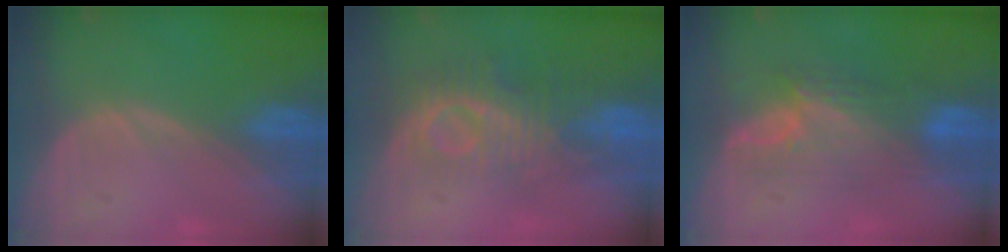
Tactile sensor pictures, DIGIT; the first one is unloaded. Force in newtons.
{"total": 9.1, "press": 8.3, "slide": 3.7}
{"total": 7.4, "press": 7.2, "slide": 1.4}